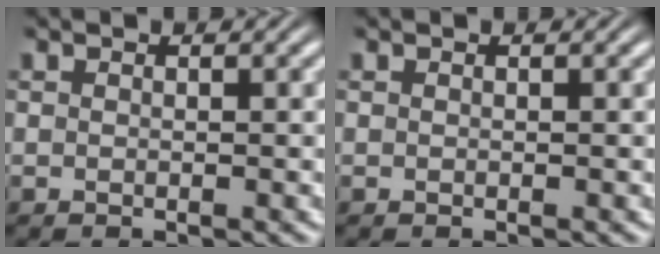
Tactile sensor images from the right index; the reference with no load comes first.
{"total": 0.0}